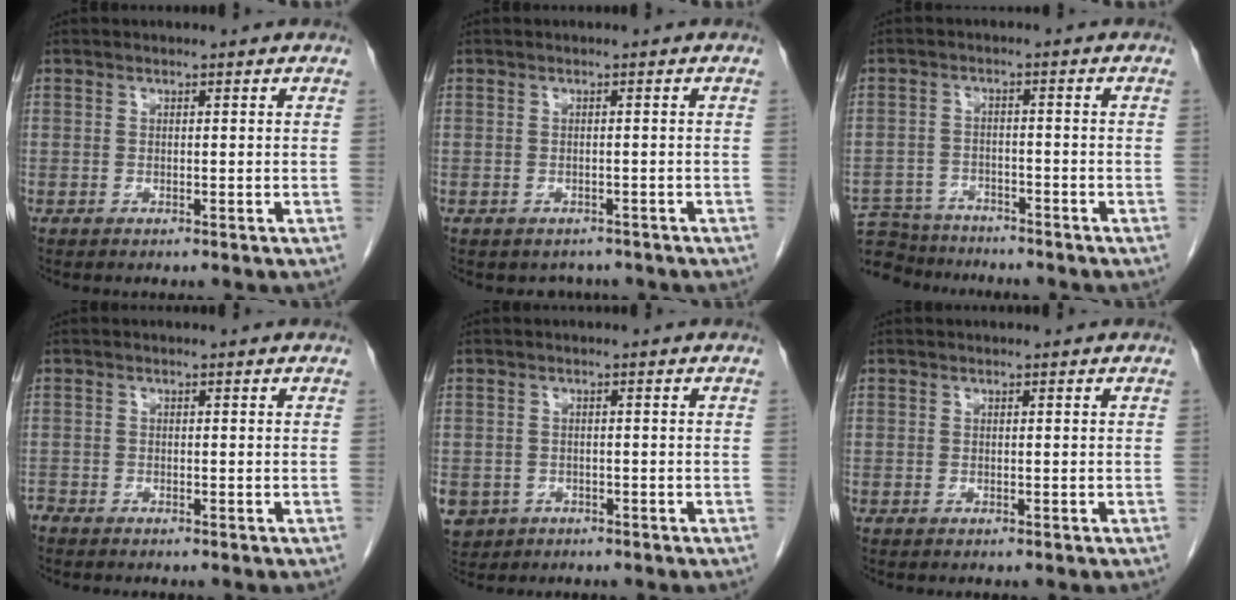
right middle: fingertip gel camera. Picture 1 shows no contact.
{"total": 2.4, "force": [-2.0, 1.3, 0.1], "torque": [-0.005, 0.004, -0.027]}
{"total": 9.1, "force": [-8.5, 2.9, 1.2], "torque": [-0.025, 0.005, -0.139]}
{"total": 1.4, "force": [-1.3, 0.4, 0.1], "torque": [-0.006, -0.002, -0.026]}
{"total": 6.4, "force": [-3.1, 5.4, 1.6], "torque": [-0.043, 0.000, -0.046]}
{"total": 0.0}